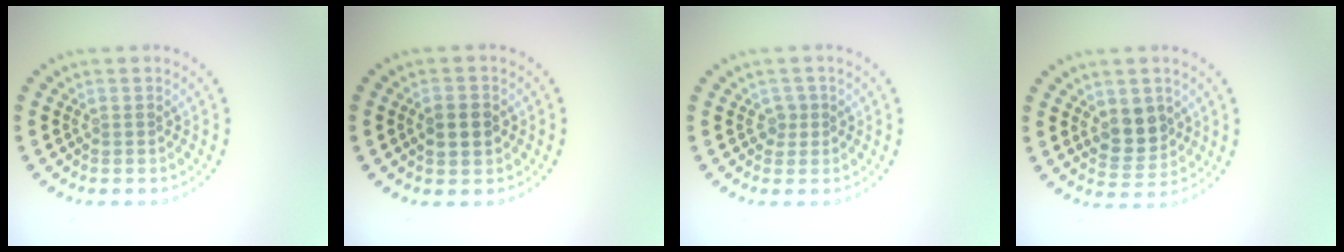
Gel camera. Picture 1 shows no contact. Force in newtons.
{"total": 2.9, "press": 2.9, "slide": 0.0}
{"total": 1.1, "press": 0.8, "slide": 0.7}
{"total": 3.5, "press": 3.3, "slide": 1.0}